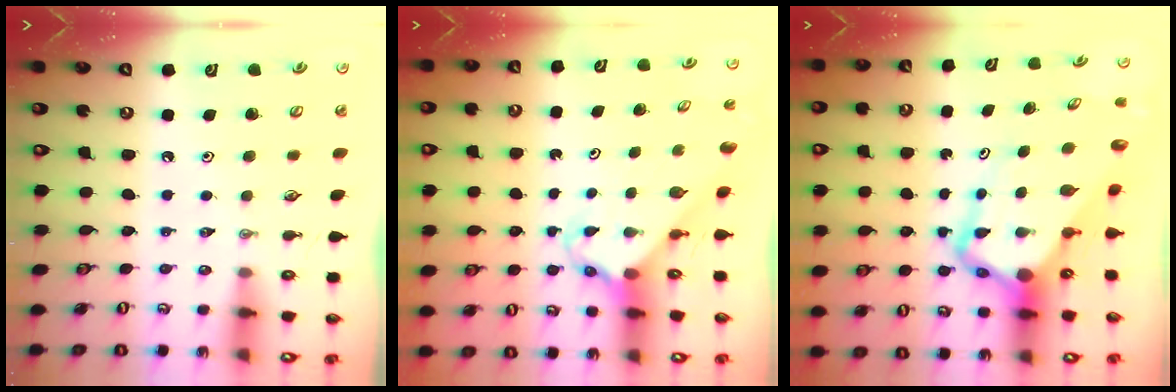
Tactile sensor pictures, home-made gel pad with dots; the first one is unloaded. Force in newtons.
{"total": 2.5, "press": 2.5, "slide": 0.2}
{"total": 10.3, "press": 10.3, "slide": 1.1}